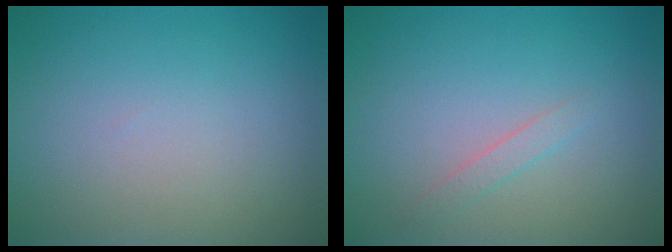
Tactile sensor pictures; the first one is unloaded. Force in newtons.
{"total": 0.9, "press": 0.9, "slide": 0.1}